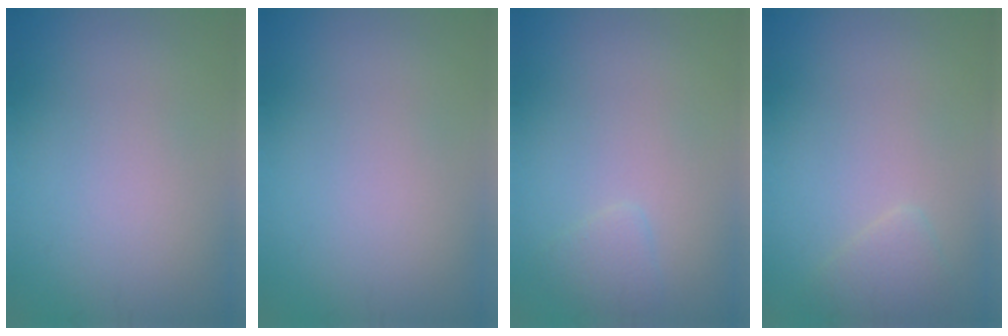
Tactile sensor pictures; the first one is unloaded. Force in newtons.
{"total": 0.0}
{"total": 1.2, "press": 1.2, "slide": 0.1}
{"total": 1.6, "press": 1.6, "slide": 0.2}